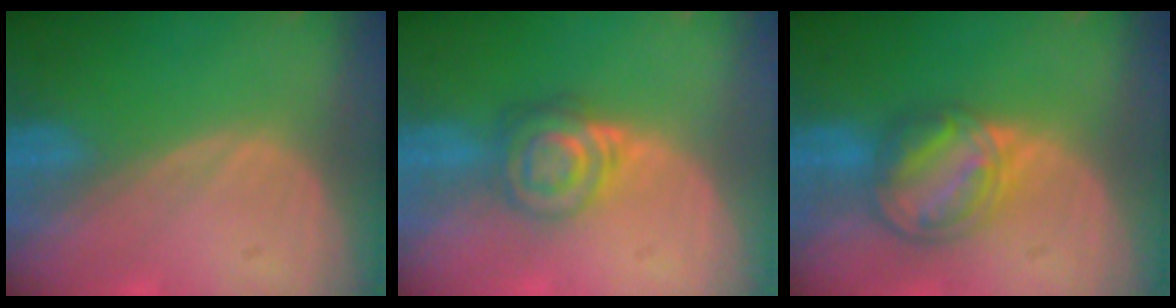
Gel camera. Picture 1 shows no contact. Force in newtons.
{"total": 6.6, "press": 5.6, "slide": 3.4}
{"total": 7.7, "press": 6.8, "slide": 3.6}